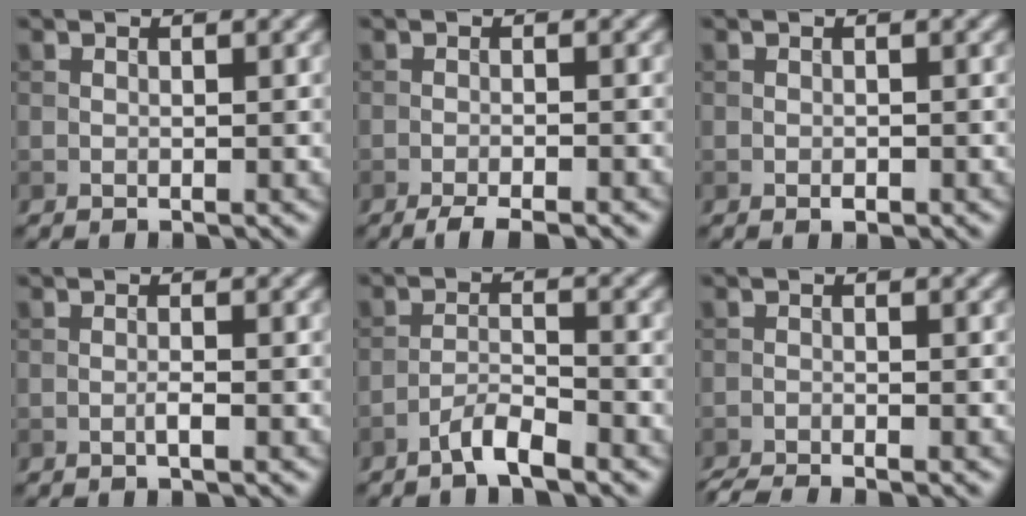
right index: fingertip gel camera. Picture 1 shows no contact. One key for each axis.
{"total": 2.8, "fx": -2.2, "fy": 0.4, "fz": 1.8, "tx": -0.028, "ty": 0.000, "tz": -0.041}
{"total": 0.5, "fx": -0.3, "fy": 0.3, "fz": 0.4, "tx": -0.004, "ty": 0.000, "tz": -0.004}
{"total": 0.9, "fx": -0.4, "fy": 0.1, "fz": 0.8, "tx": -0.015, "ty": 0.002, "tz": -0.009}
{"total": 2.8, "fx": -2.3, "fy": 0.4, "fz": 1.7, "tx": -0.031, "ty": 0.008, "tz": -0.048}
{"total": 3.0, "fx": -2.7, "fy": 0.2, "fz": 1.4, "tx": -0.024, "ty": -0.008, "tz": -0.054}